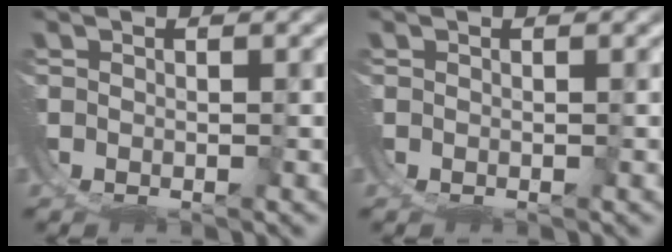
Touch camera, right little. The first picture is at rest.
{"total": 0.0}